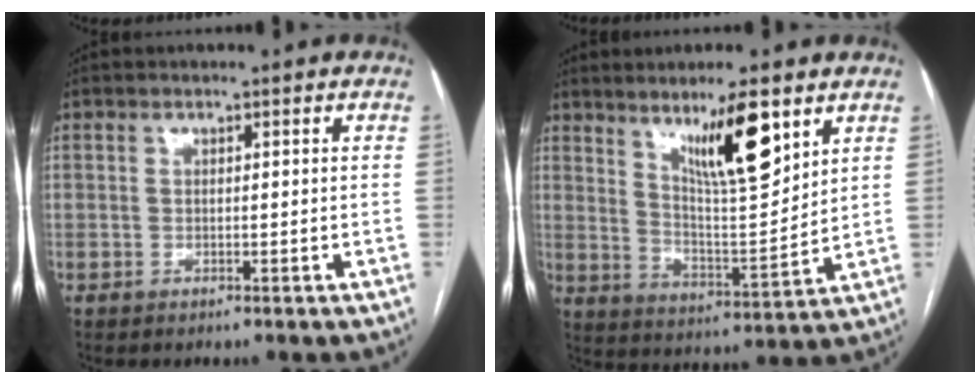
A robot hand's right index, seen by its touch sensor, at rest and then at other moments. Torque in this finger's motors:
{"motor_torque": [1.08, 1.06, 0.26, 0.12]}